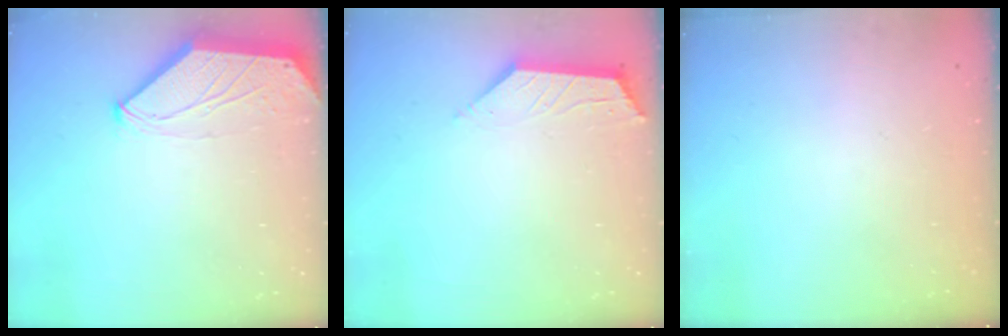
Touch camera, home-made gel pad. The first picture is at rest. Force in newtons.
{"total": 2.9, "press": 2.8, "slide": 0.5}
{"total": 0.0}